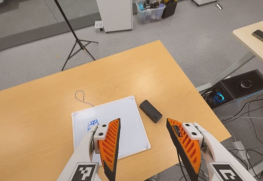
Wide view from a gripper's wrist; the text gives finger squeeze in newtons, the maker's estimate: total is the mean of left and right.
{"total": 0.0}